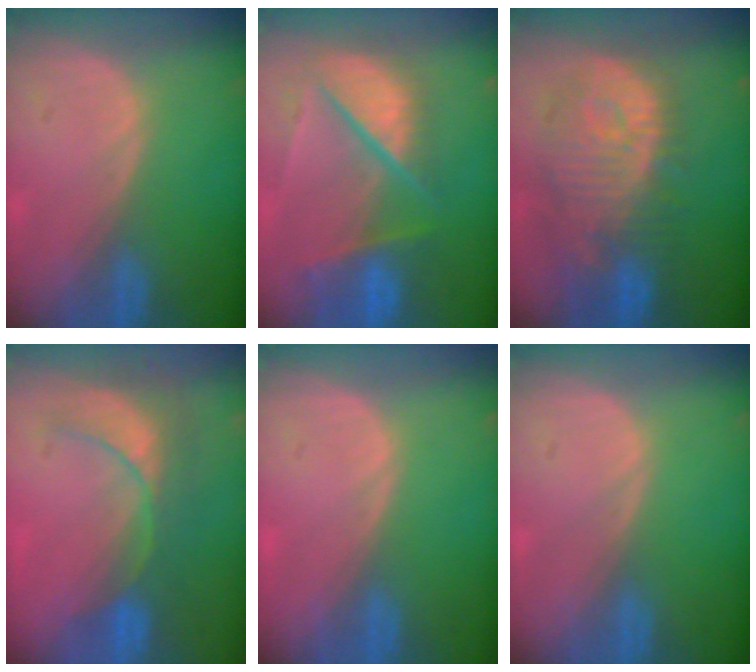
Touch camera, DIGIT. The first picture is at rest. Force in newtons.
{"total": 10.6, "press": 8.7, "slide": 6.0}
{"total": 12.1, "press": 11.0, "slide": 5.0}
{"total": 9.1, "press": 7.9, "slide": 4.5}
{"total": 0.0}
{"total": 0.0}